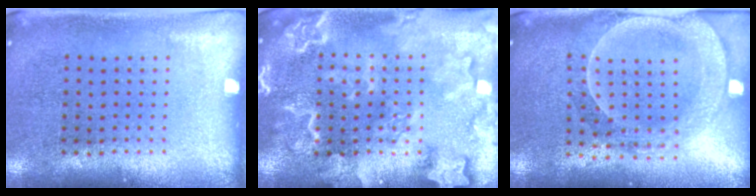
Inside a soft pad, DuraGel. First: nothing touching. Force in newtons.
{"total": 4.7, "press": 4.7, "slide": 0.6}
{"total": 2.3, "press": 2.1, "slide": 0.9}